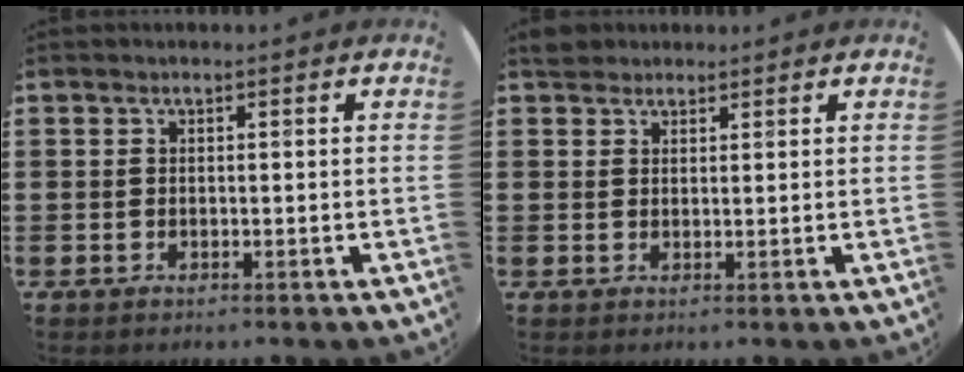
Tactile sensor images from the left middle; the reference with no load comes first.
{"total": 2.1, "force": [1.9, 0.9, 0.2], "torque": [0.001, 0.003, 0.036]}